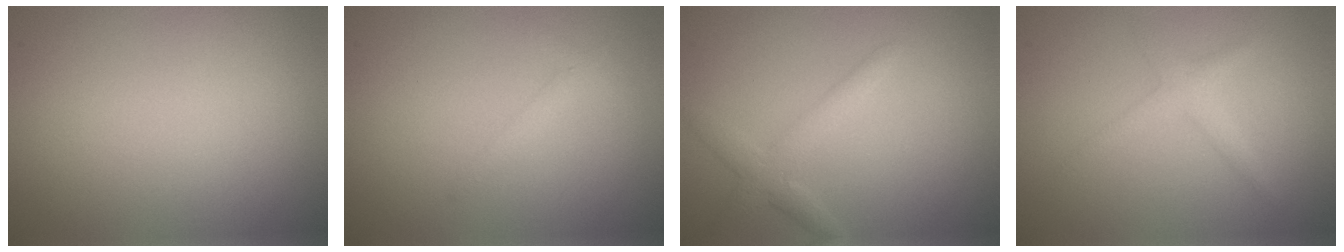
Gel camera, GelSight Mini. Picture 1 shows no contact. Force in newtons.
{"total": 1.1, "press": 1.1, "slide": 0.0}
{"total": 2.5, "press": 2.5, "slide": 0.2}
{"total": 1.8, "press": 1.8, "slide": 0.1}